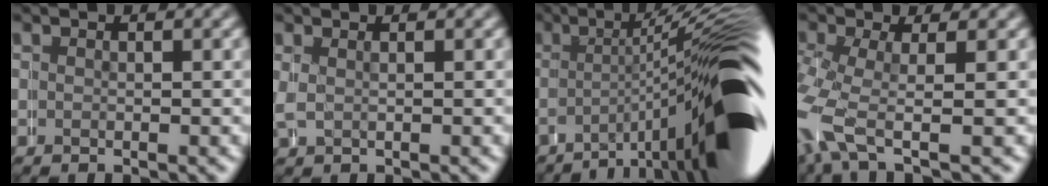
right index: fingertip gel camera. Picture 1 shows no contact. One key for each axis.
{"total": 1.6, "fx": 0.7, "fy": 1.3, "fz": 0.7, "tx": -0.023, "ty": 0.001, "tz": 0.014}
{"total": 15.5, "fx": -3.5, "fy": 4.0, "fz": 14.5, "tx": -0.166, "ty": 0.010, "tz": -0.053}
{"total": 5.2, "fx": -1.6, "fy": 2.6, "fz": 4.2, "tx": -0.112, "ty": -0.025, "tz": -0.012}